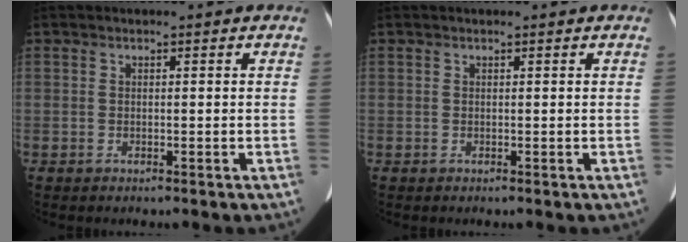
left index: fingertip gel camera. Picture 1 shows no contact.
{"total": 1.2, "force": [1.1, 0.2, 0.4], "torque": [-0.010, 0.018, 0.016]}